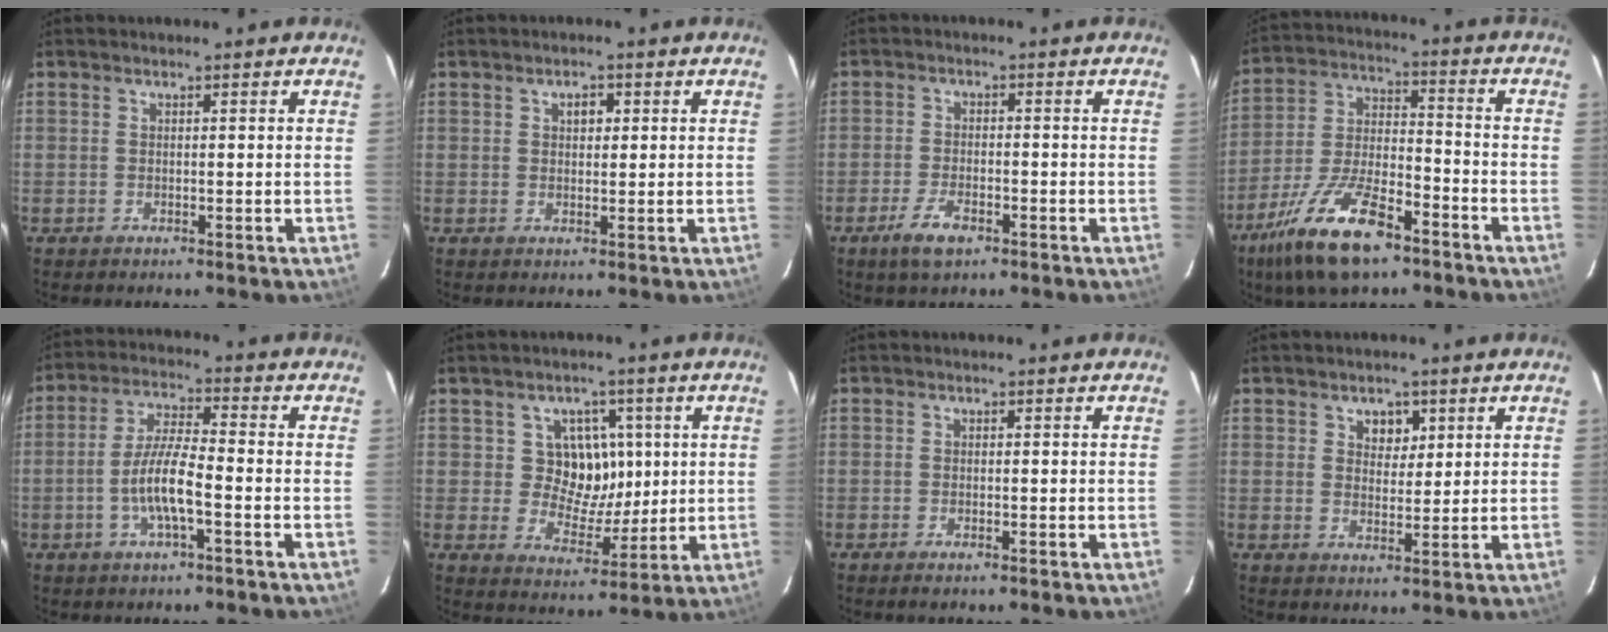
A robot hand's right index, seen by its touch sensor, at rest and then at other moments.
{"total": 2.1, "force": [0.7, 1.5, 1.3], "torque": [-0.018, 0.009, 0.011]}
{"total": 5.3, "force": [-3.3, 2.3, 3.4], "torque": [-0.083, -0.006, -0.060]}
{"total": 17.1, "force": [-11.0, 6.1, 11.5], "torque": [-0.241, -0.019, -0.202]}
{"total": 8.0, "force": [-2.8, 1.3, 7.4], "torque": [-0.151, 0.003, -0.054]}
{"total": 8.1, "force": [1.6, 7.3, 3.0], "torque": [-0.044, 0.000, 0.029]}
{"total": 1.0, "force": [-0.8, 0.2, 0.6], "torque": [-0.012, -0.003, -0.017]}
{"total": 3.7, "force": [1.8, 2.9, 1.6], "torque": [-0.015, 0.004, 0.029]}